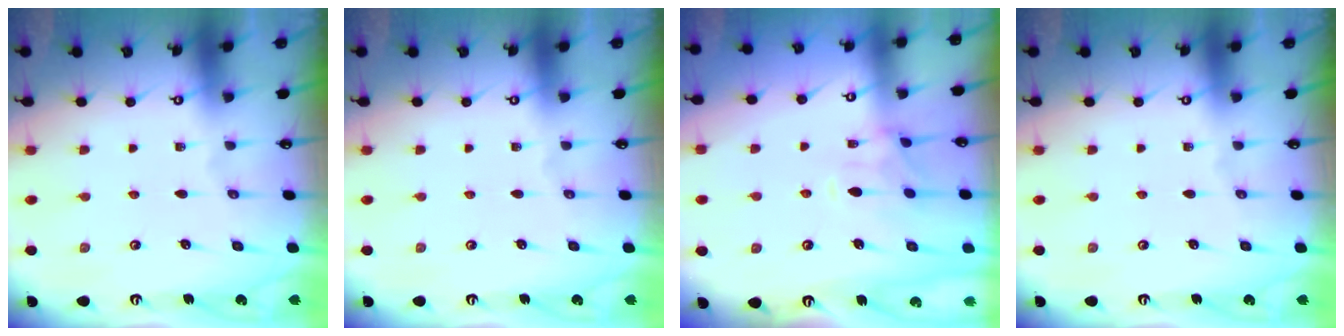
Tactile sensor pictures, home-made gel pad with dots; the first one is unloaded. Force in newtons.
{"total": 0.0}
{"total": 2.4, "press": 2.2, "slide": 1.1}
{"total": 0.0}